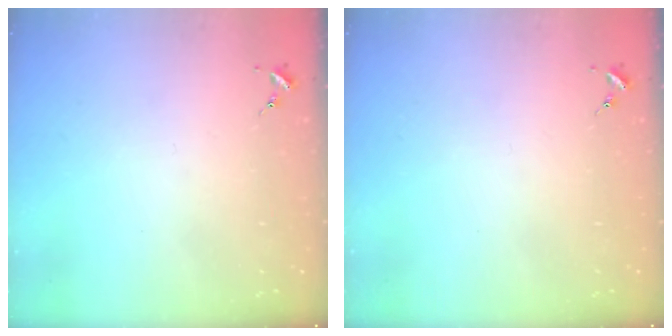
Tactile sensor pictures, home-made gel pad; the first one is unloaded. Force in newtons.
{"total": 0.0}